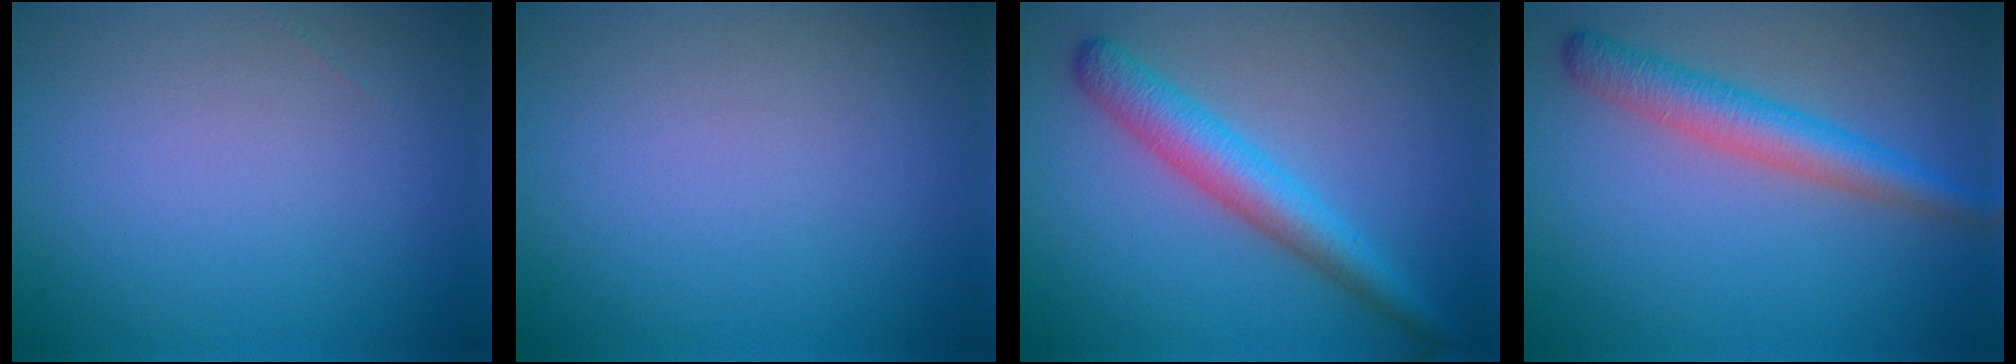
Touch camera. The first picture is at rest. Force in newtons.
{"total": 0.0}
{"total": 4.3, "press": 4.3, "slide": 0.1}
{"total": 4.0, "press": 4.0, "slide": 0.1}